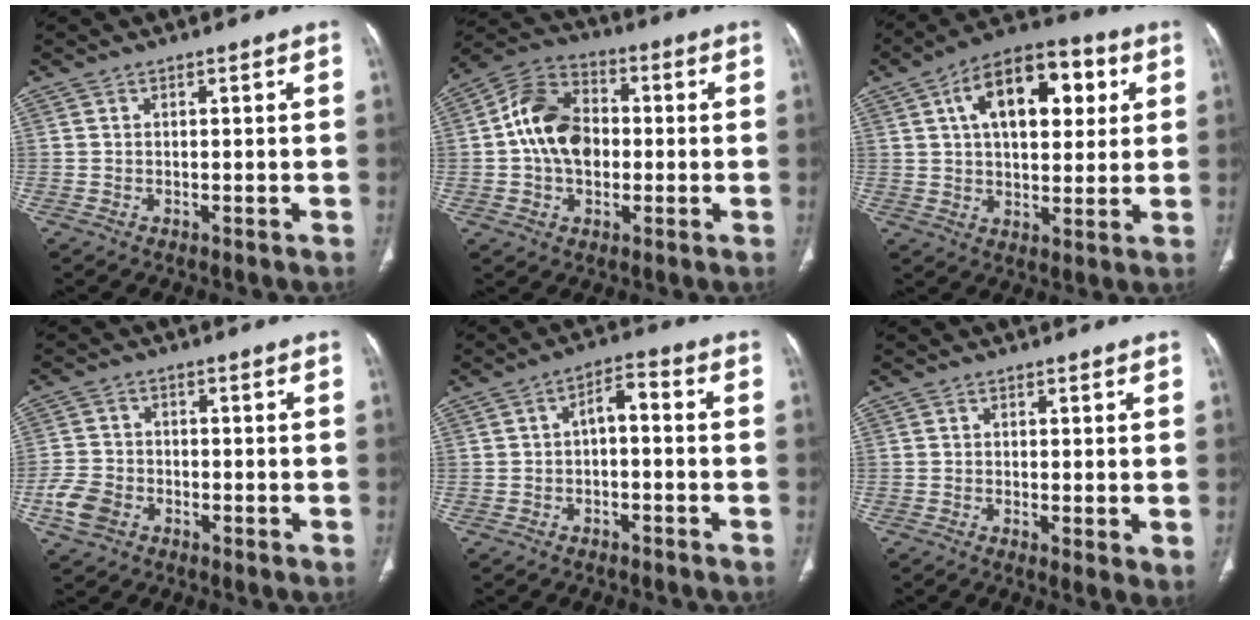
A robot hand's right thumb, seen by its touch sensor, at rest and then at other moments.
{"total": 13.4, "force": [-0.1, 9.5, 9.4], "torque": [-0.150, 0.028, -0.009]}
{"total": 17.5, "force": [5.5, 9.6, 13.7], "torque": [-0.177, 0.011, 0.081]}
{"total": 5.9, "force": [-2.5, 4.4, 3.1], "torque": [-0.060, 0.013, -0.047]}
{"total": 4.5, "force": [-0.8, 2.3, 3.8], "torque": [-0.055, 0.031, -0.019]}
{"total": 5.6, "force": [-0.6, 1.5, 5.4], "torque": [-0.085, -0.021, -0.010]}